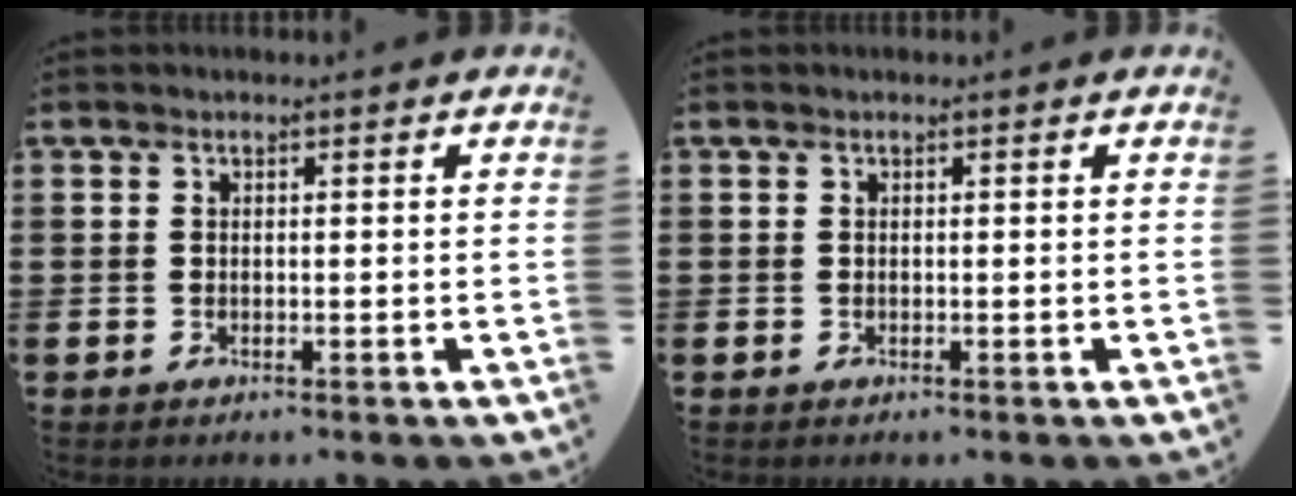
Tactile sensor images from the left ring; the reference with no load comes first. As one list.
[{"total": 0.0}]